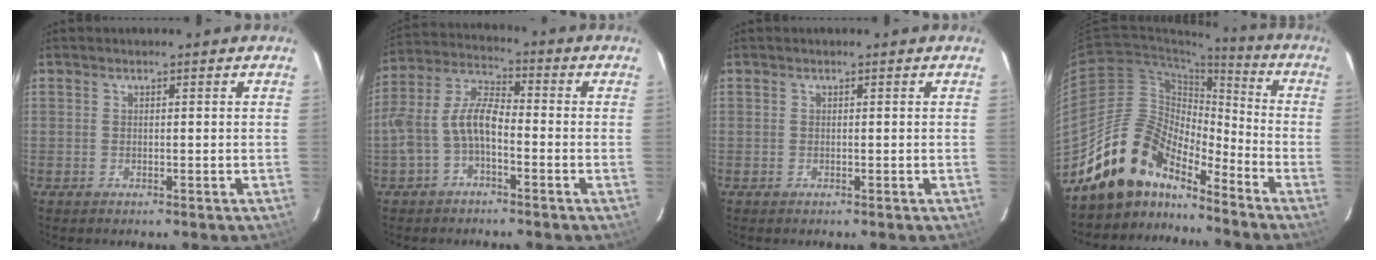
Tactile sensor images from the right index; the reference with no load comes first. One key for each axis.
{"total": 8.5, "fx": -3.1, "fy": 3.9, "fz": 7.0, "tx": -0.156, "ty": 0.019, "tz": -0.059}
{"total": 0.0}
{"total": 14.6, "fx": -12.6, "fy": 5.6, "fz": 4.7, "tx": -0.094, "ty": 0.026, "tz": -0.235}